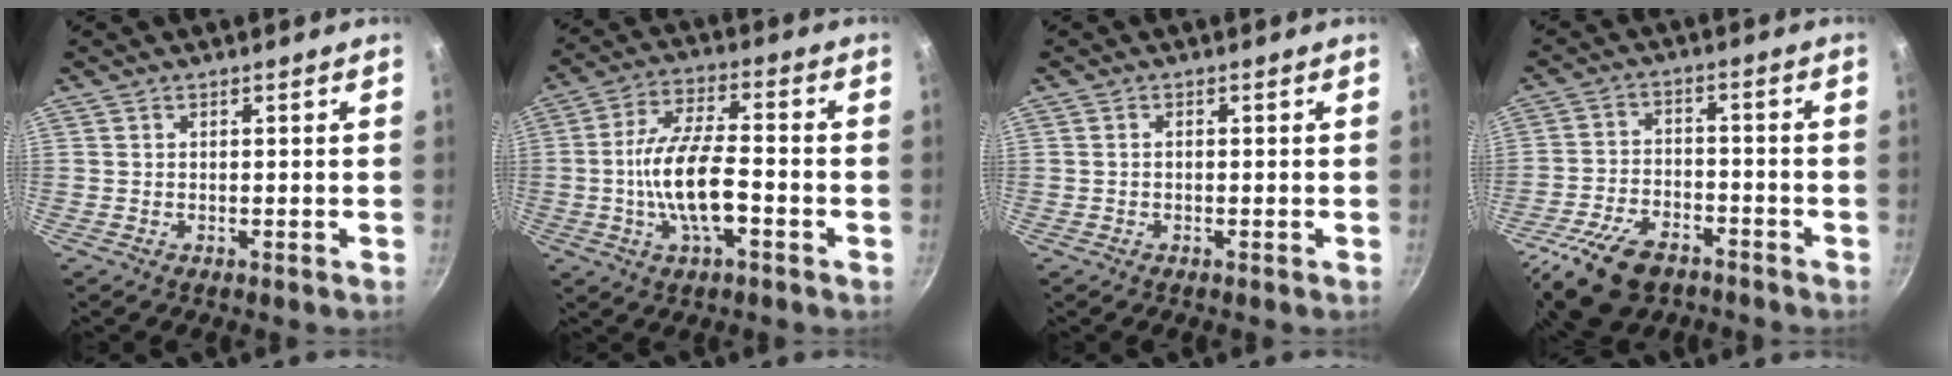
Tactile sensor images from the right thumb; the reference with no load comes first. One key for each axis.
{"total": 12.4, "fx": -3.0, "fy": 4.7, "fz": 11.1, "tx": -0.202, "ty": 0.028, "tz": -0.064}
{"total": 0.8, "fx": -0.2, "fy": 0.5, "fz": 0.5, "tx": -0.011, "ty": 0.006, "tz": -0.002}
{"total": 14.3, "fx": -9.0, "fy": 7.7, "fz": 7.9, "tx": -0.150, "ty": 0.034, "tz": -0.165}